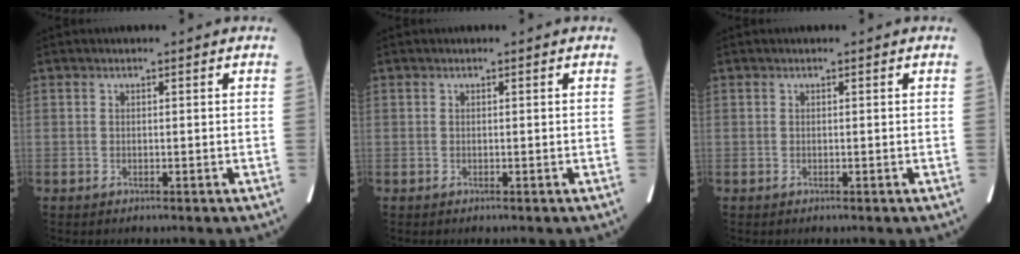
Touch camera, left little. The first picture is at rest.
{"total": 0.0}
{"total": 0.0}